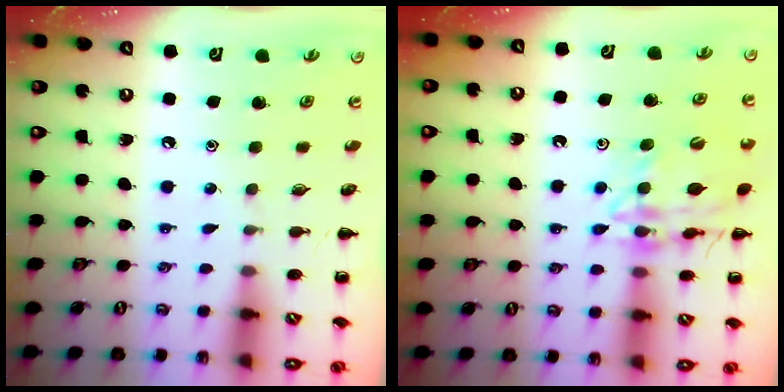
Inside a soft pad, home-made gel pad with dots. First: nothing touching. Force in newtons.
{"total": 14.7, "press": 14.6, "slide": 1.9}